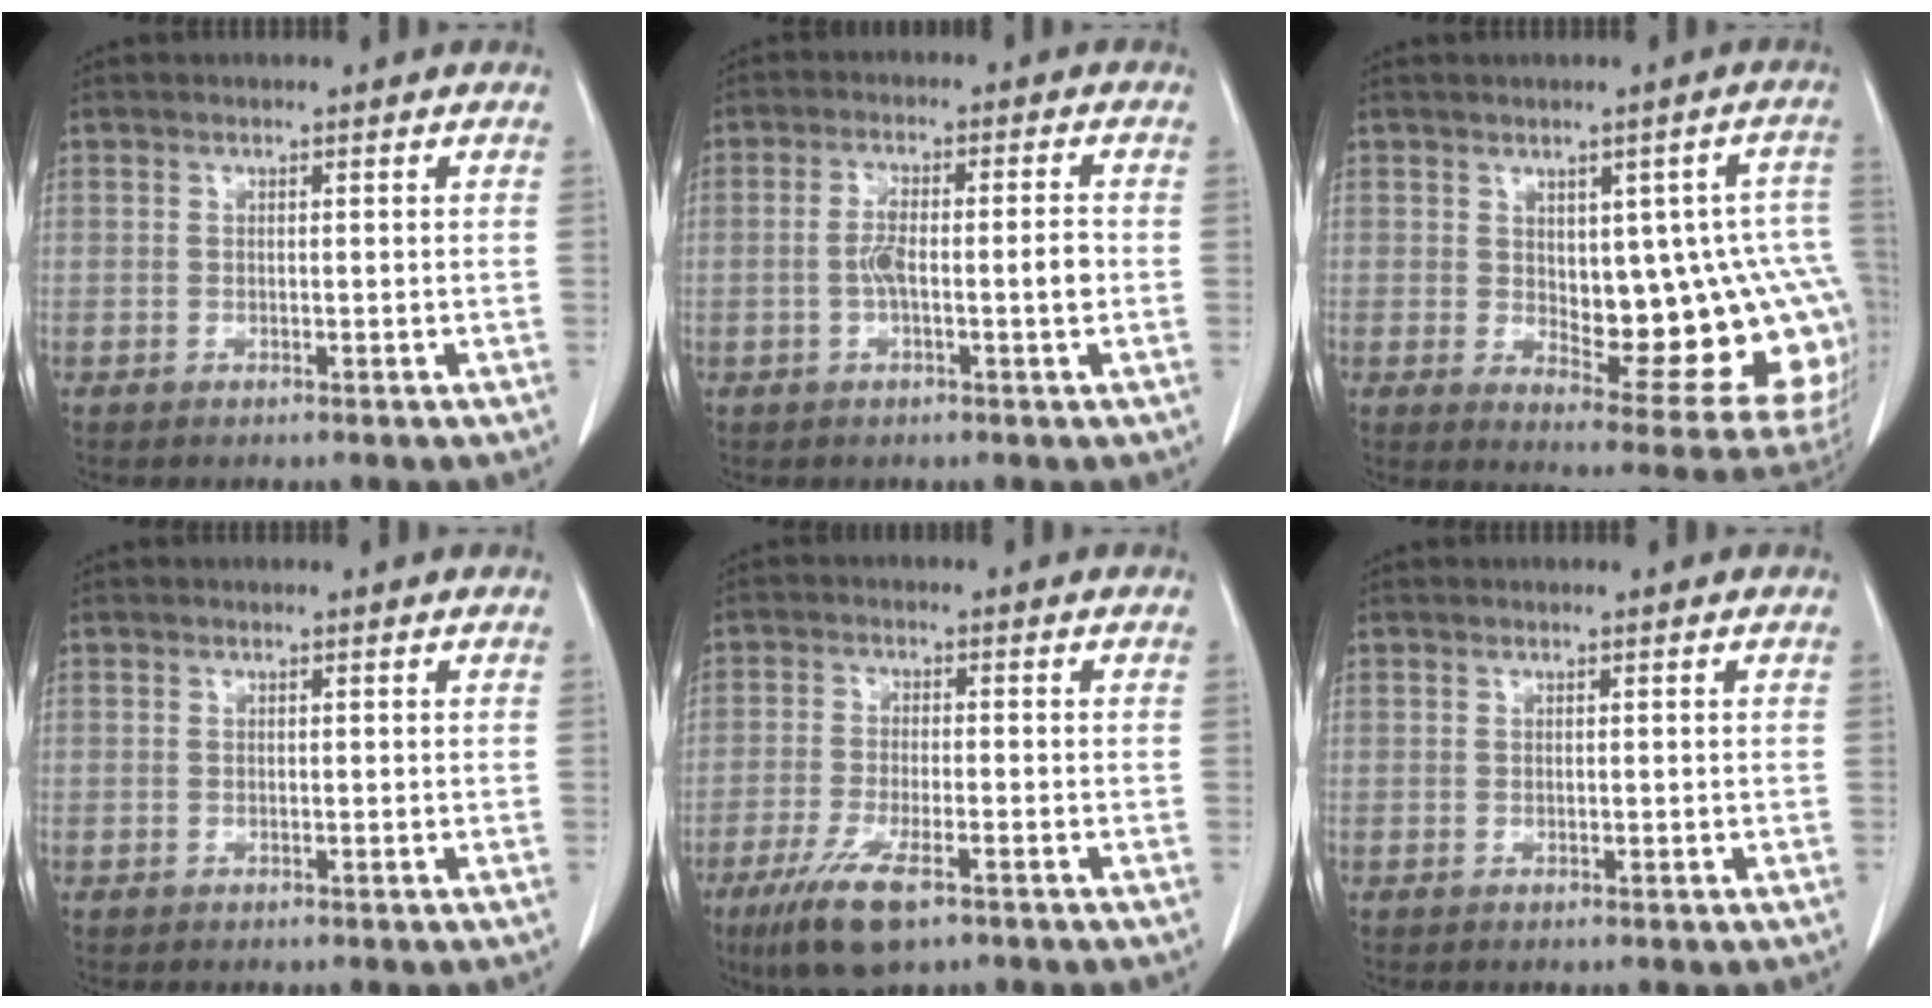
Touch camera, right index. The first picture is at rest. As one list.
[{"total": 5.8, "force": [-0.9, 0.9, 5.6], "torque": [-0.107, 0.010, -0.017]}, {"total": 17.9, "force": [-0.6, 6.6, 16.7], "torque": [-0.147, 0.018, 0.018]}, {"total": 0.0}, {"total": 8.6, "force": [-5.1, 2.0, 6.6], "torque": [-0.126, -0.019, -0.084]}, {"total": 0.0}]